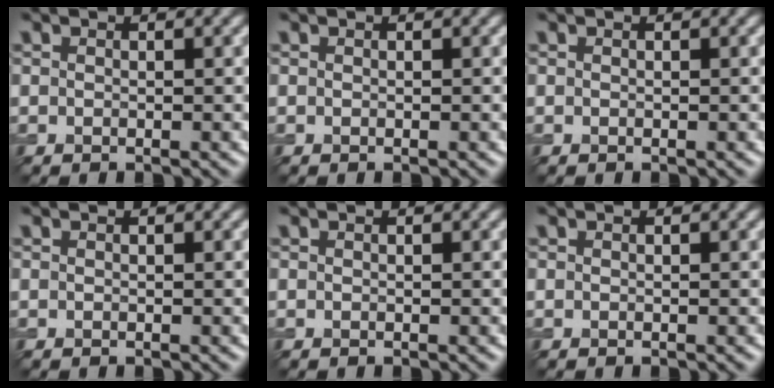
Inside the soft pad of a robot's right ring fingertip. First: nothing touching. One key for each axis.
{"total": 0.0}
{"total": 0.0}
{"total": 0.0}
{"total": 0.0}
{"total": 0.0}